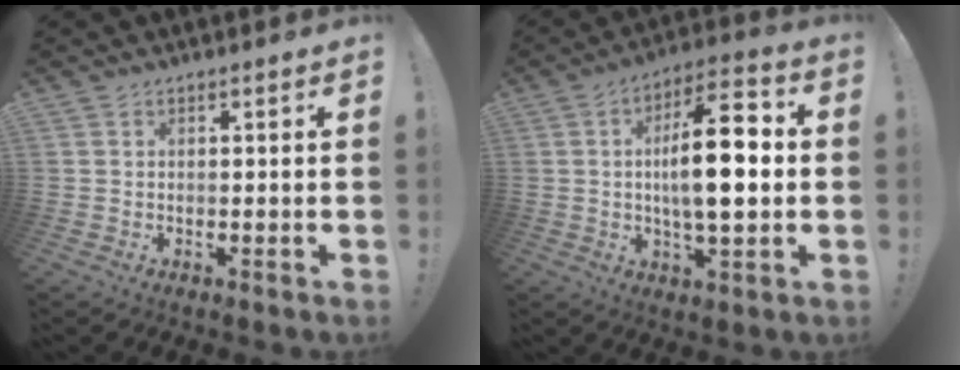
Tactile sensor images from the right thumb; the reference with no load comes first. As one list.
[{"total": 16.6, "force": [0.3, 5.3, 15.7], "torque": [-0.259, 0.001, -0.008]}]